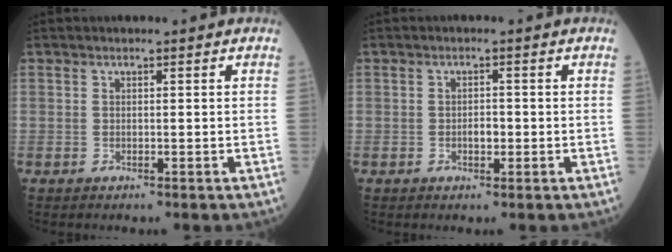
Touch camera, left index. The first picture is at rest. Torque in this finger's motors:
{"motor_torque": [0.48, 0.04, 0.01, 0.00]}